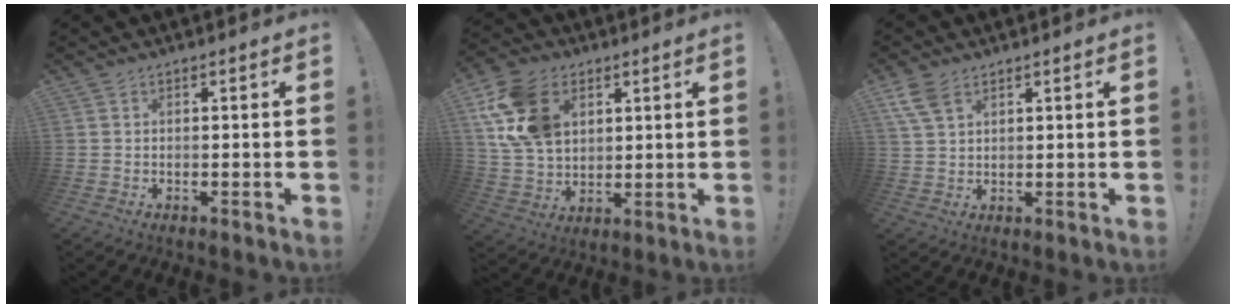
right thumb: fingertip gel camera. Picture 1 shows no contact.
{"total": 16.9, "force": [6.4, 12.3, 9.6], "torque": [-0.180, -0.019, 0.128]}
{"total": 6.3, "force": [3.7, 3.4, 3.8], "torque": [-0.070, -0.009, 0.074]}